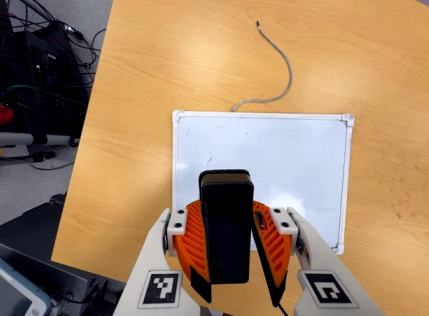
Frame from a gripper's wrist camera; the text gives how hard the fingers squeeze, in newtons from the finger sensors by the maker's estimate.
{"total": 10.1, "left": 9.7, "right": 10.5}